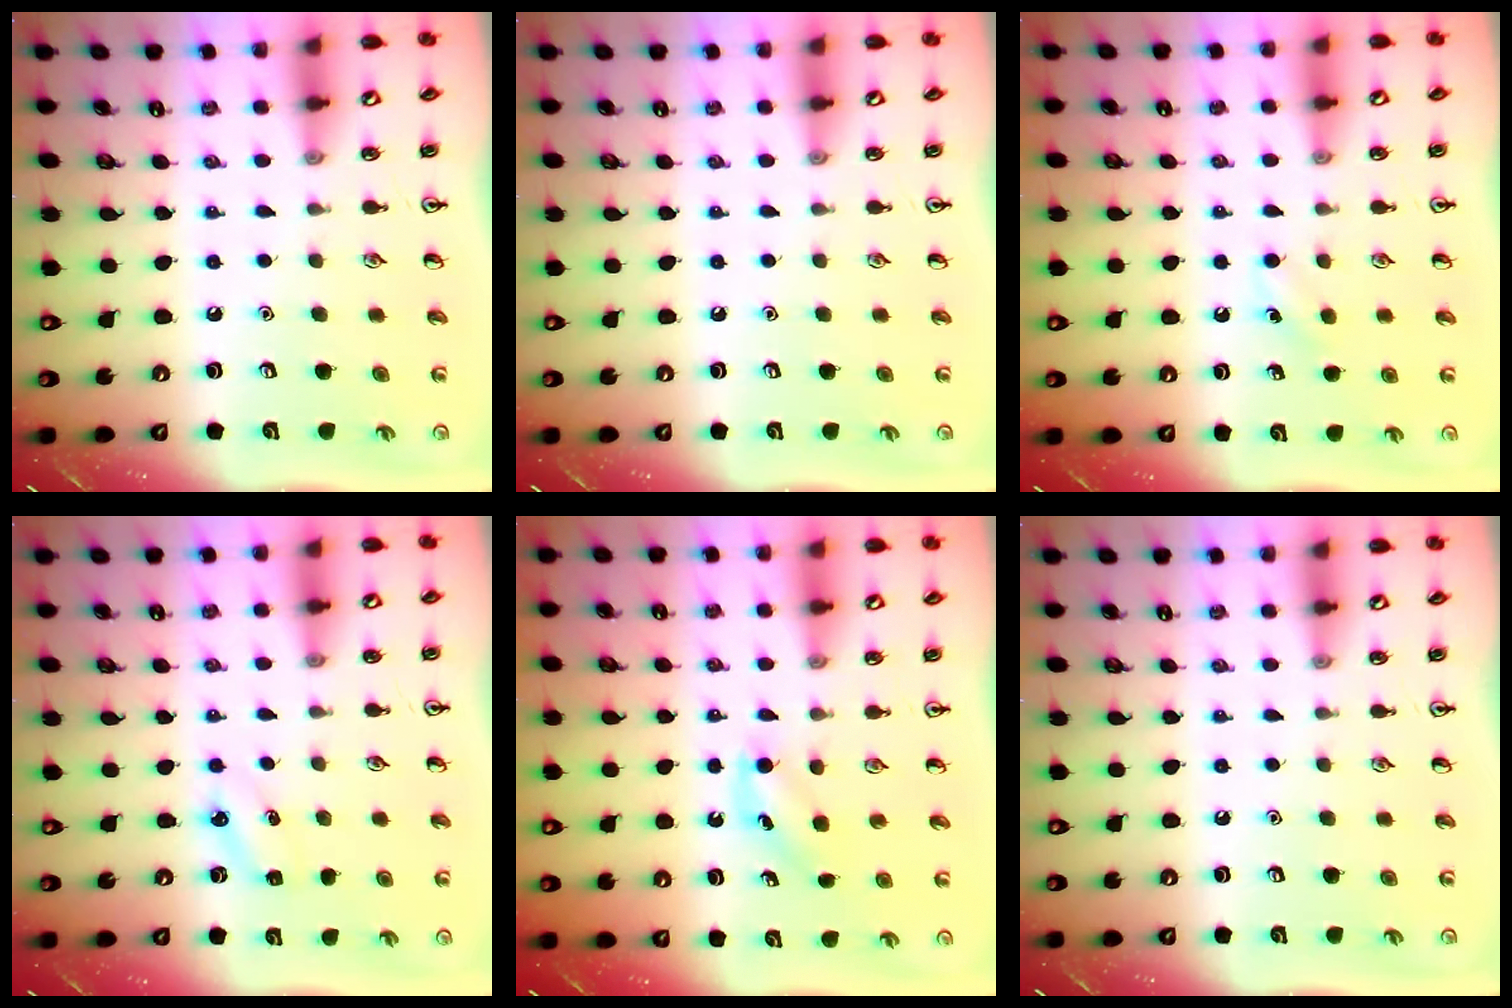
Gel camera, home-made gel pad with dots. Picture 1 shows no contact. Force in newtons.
{"total": 0.0}
{"total": 4.8, "press": 4.5, "slide": 1.5}
{"total": 3.8, "press": 3.6, "slide": 1.3}
{"total": 3.8, "press": 3.6, "slide": 1.4}
{"total": 0.0}